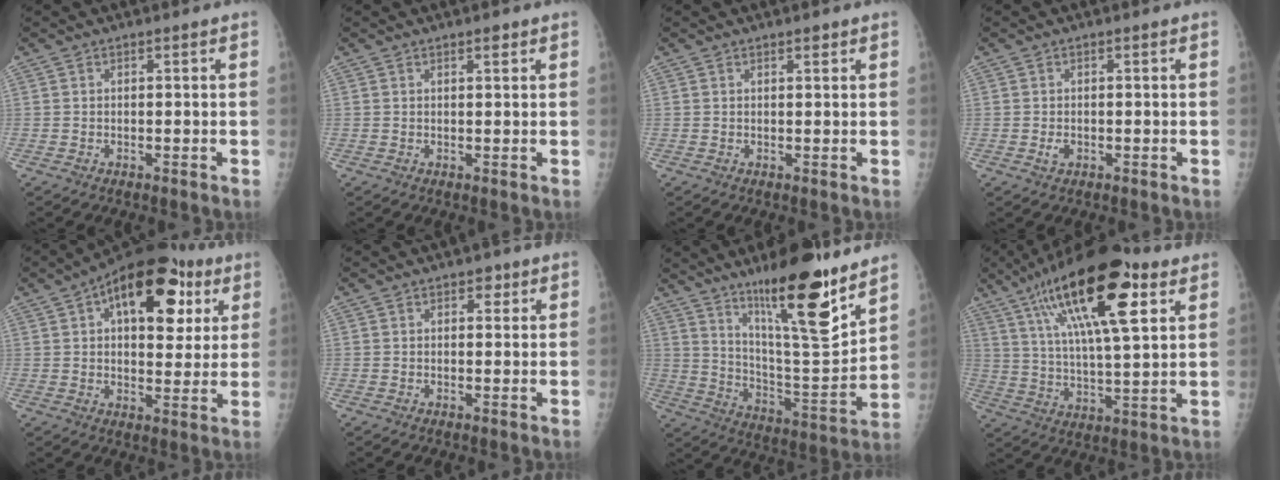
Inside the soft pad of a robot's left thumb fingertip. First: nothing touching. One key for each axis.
{"total": 1.4, "fx": 0.9, "fy": 0.5, "fz": 1.0, "tx": -0.009, "ty": -0.004, "tz": 0.013}
{"total": 1.2, "fx": 0.8, "fy": 0.4, "fz": 0.7, "tx": -0.006, "ty": -0.004, "tz": 0.012}
{"total": 1.4, "fx": -0.3, "fy": 1.0, "fz": 1.0, "tx": -0.015, "ty": -0.001, "tz": -0.005}
{"total": 20.0, "fx": 7.7, "fy": 10.7, "fz": 15.1, "tx": -0.172, "ty": 0.006, "tz": 0.107}
{"total": 2.1, "fx": 1.1, "fy": 1.4, "fz": 1.2, "tx": -0.001, "ty": -0.003, "tz": 0.012}
{"total": 20.9, "fx": 14.0, "fy": 4.4, "fz": 14.9, "tx": -0.207, "ty": -0.091, "tz": 0.235}
{"total": 22.5, "fx": 10.7, "fy": 7.0, "fz": 18.5, "tx": -0.300, "ty": -0.016, "tz": 0.178}